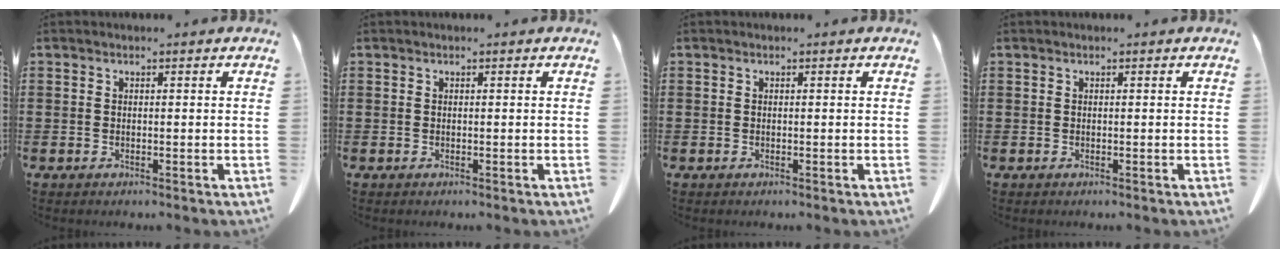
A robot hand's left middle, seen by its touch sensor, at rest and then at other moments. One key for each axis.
{"total": 0.0}
{"total": 0.0}
{"total": 0.0}